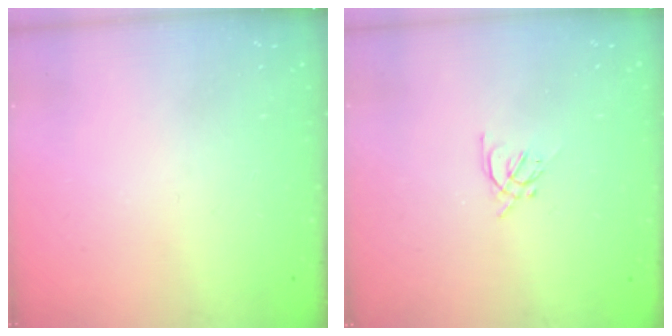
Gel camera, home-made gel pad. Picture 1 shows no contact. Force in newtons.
{"total": 2.0, "press": 1.9, "slide": 0.5}